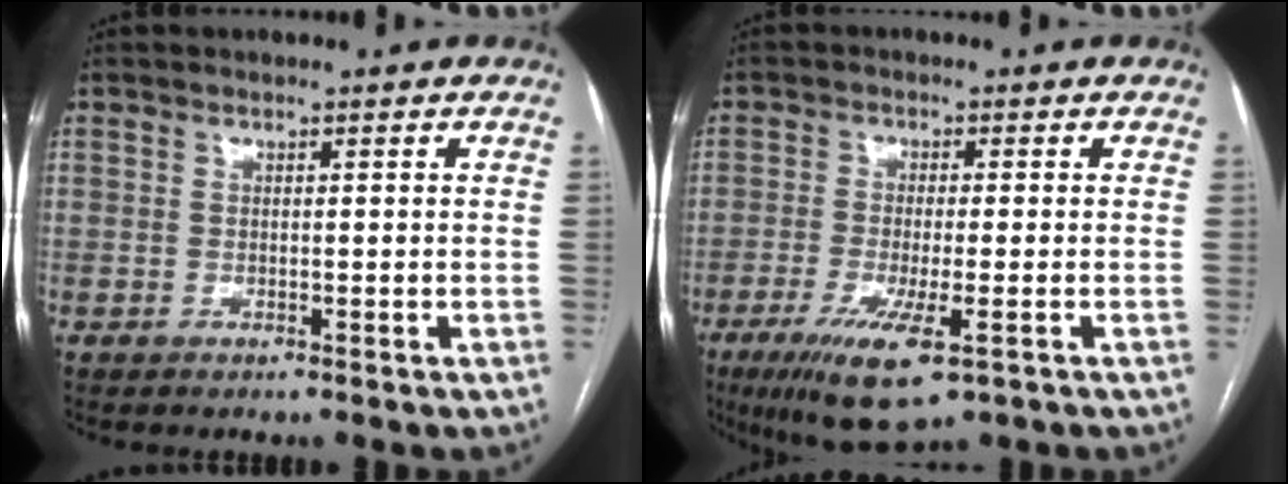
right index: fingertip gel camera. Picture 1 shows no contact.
{"total": 9.6, "force": [-4.8, 1.8, 8.1], "torque": [-0.148, -0.028, -0.077]}